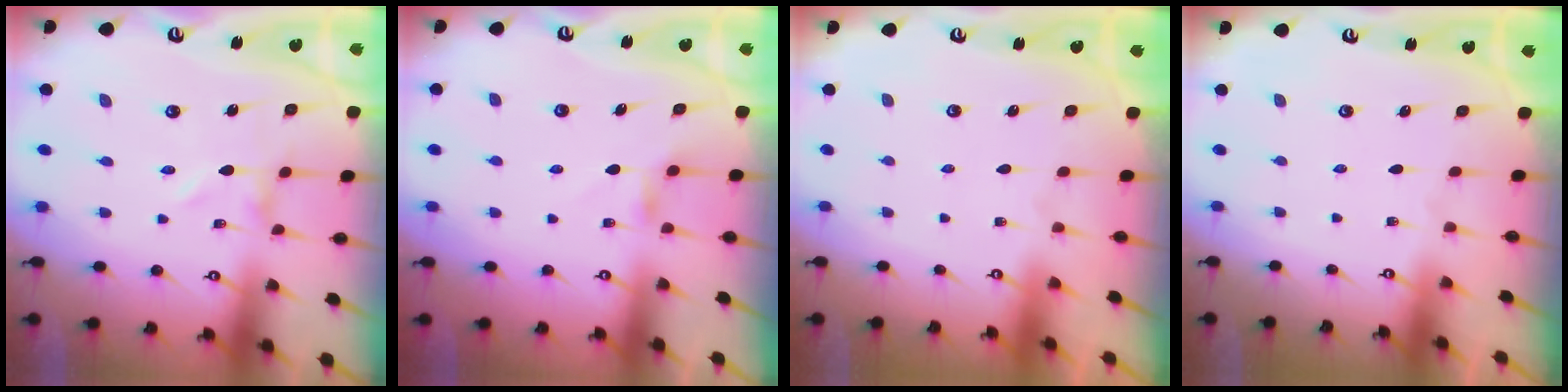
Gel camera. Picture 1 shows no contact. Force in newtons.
{"total": 3.3, "press": 3.3, "slide": 0.5}
{"total": 1.8, "press": 1.7, "slide": 0.1}
{"total": 0.0}